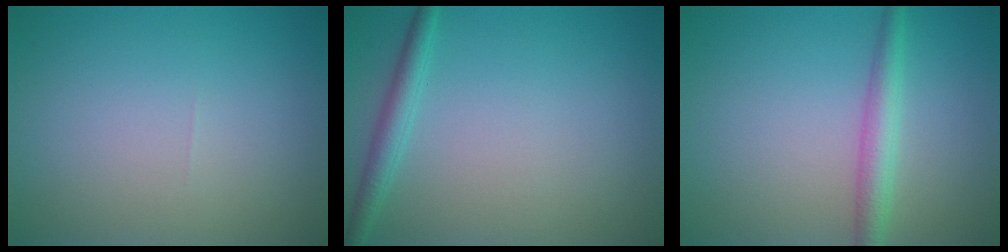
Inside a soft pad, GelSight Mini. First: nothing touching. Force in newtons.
{"total": 2.0, "press": 2.0, "slide": 0.1}
{"total": 2.7, "press": 2.7, "slide": 0.1}